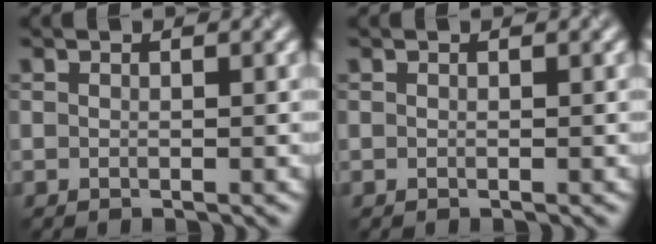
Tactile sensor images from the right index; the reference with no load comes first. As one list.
[{"total": 0.0}]